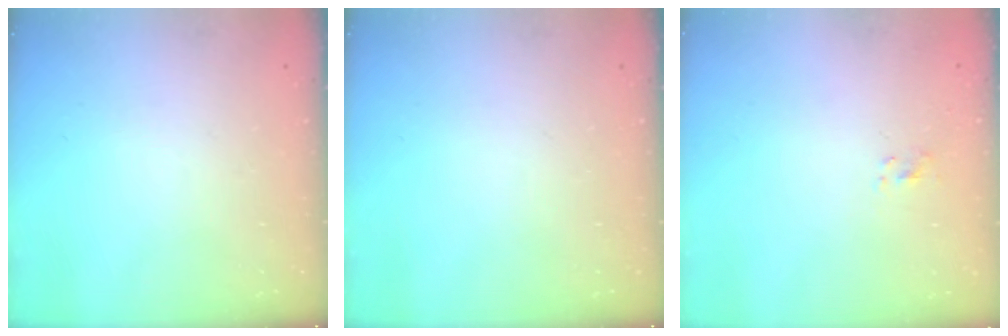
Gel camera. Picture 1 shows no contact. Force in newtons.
{"total": 0.0}
{"total": 0.8, "press": 0.5, "slide": 0.6}